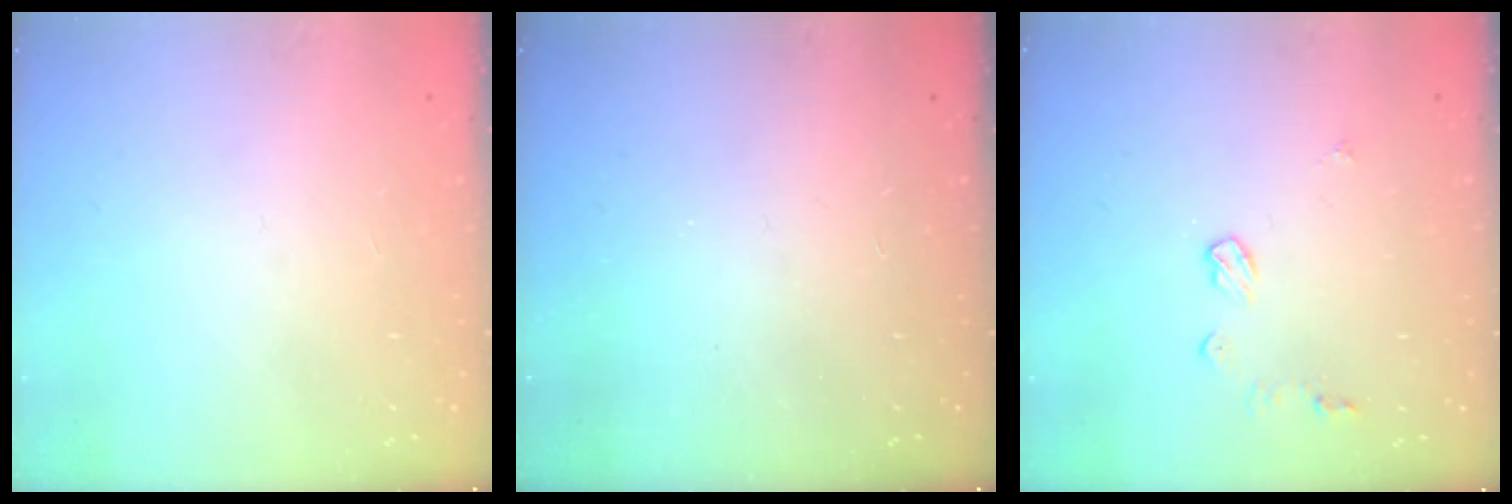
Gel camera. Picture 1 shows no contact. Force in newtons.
{"total": 0.0}
{"total": 7.4, "press": 7.4, "slide": 0.3}